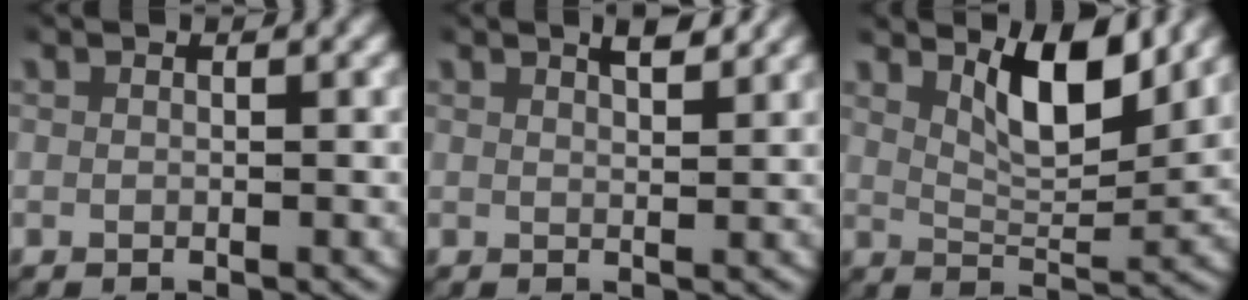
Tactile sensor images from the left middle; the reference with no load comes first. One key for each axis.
{"total": 2.1, "fx": 1.8, "fy": 0.1, "fz": 1.1, "tx": -0.011, "ty": 0.004, "tz": 0.027}
{"total": 5.3, "fx": 3.5, "fy": 1.4, "fz": 3.7, "tx": -0.063, "ty": -0.008, "tz": 0.060}